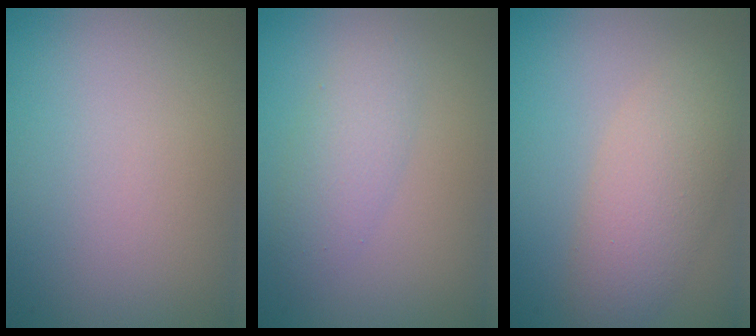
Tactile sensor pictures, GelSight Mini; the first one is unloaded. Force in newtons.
{"total": 2.5, "press": 2.5, "slide": 0.1}
{"total": 4.7, "press": 4.7, "slide": 0.3}